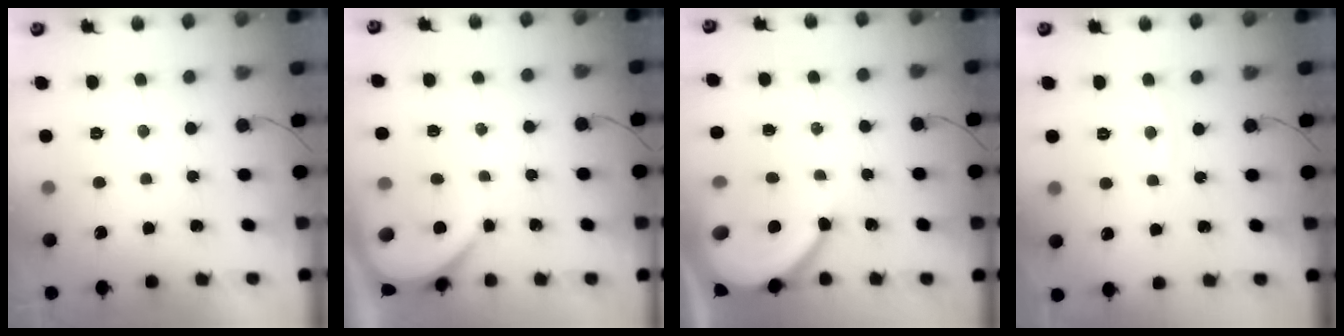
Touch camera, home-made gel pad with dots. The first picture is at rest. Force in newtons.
{"total": 3.9, "press": 3.9, "slide": 0.6}
{"total": 8.3, "press": 8.3, "slide": 0.6}
{"total": 3.2, "press": 3.2, "slide": 0.4}